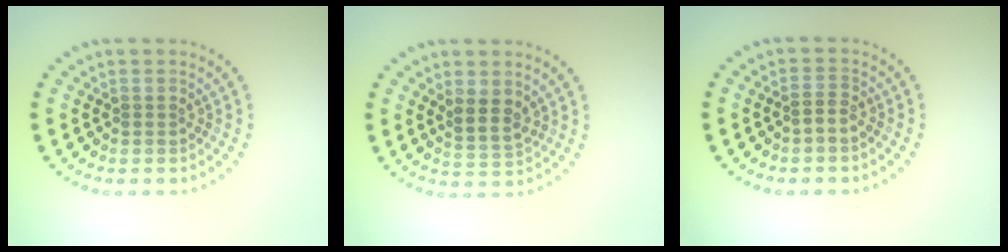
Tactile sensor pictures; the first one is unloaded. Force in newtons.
{"total": 2.3, "press": 2.0, "slide": 1.2}
{"total": 1.1, "press": 0.9, "slide": 0.7}